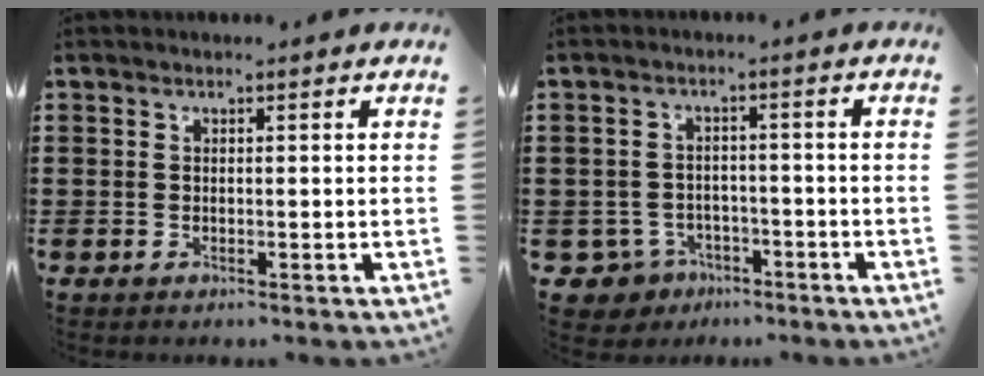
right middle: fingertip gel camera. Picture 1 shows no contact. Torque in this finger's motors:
{"motor_torque": [2.14, 0.00, 0.11, 0.01]}